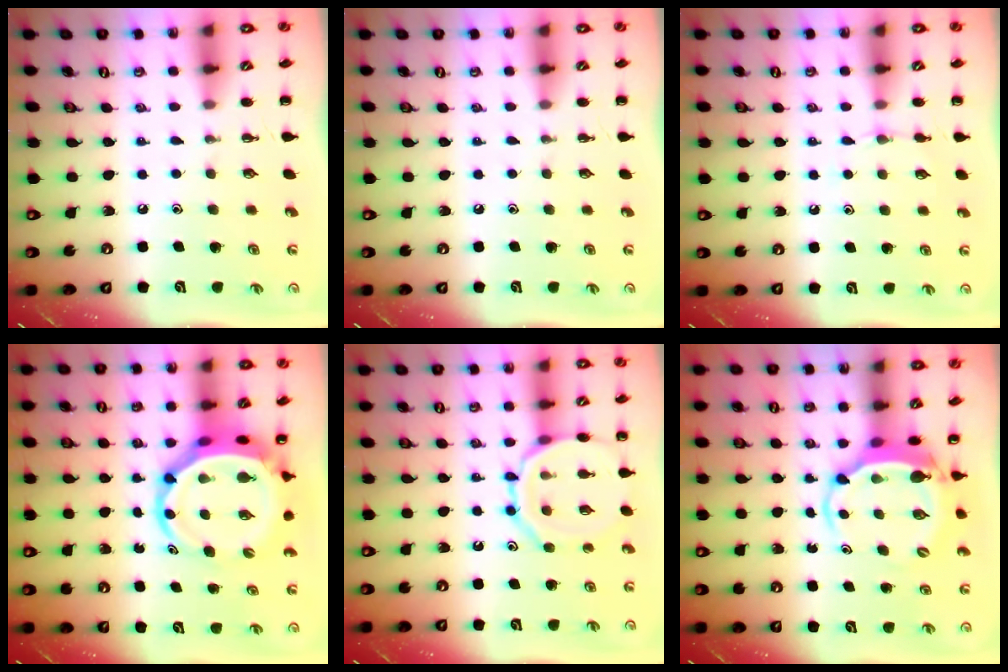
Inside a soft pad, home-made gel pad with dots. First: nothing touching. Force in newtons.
{"total": 0.0}
{"total": 3.9, "press": 3.6, "slide": 1.4}
{"total": 8.3, "press": 8.0, "slide": 2.3}
{"total": 11.9, "press": 11.8, "slide": 1.1}
{"total": 5.4, "press": 5.2, "slide": 1.3}